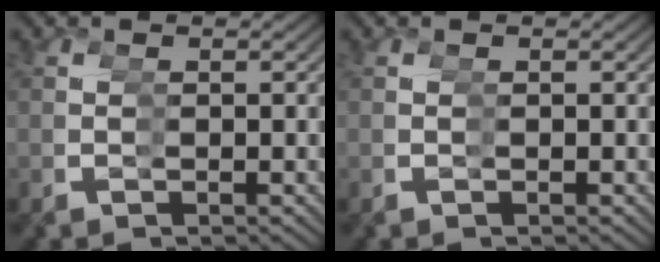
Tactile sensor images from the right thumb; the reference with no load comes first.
{"total": 0.0}